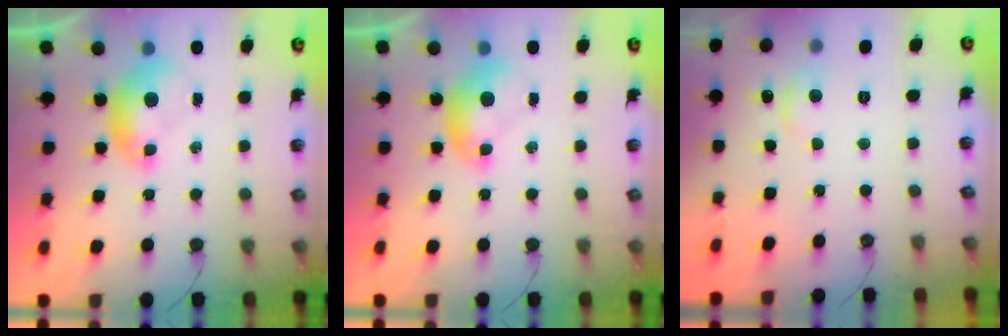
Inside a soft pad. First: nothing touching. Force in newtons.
{"total": 0.0}
{"total": 1.5, "press": 1.4, "slide": 0.6}